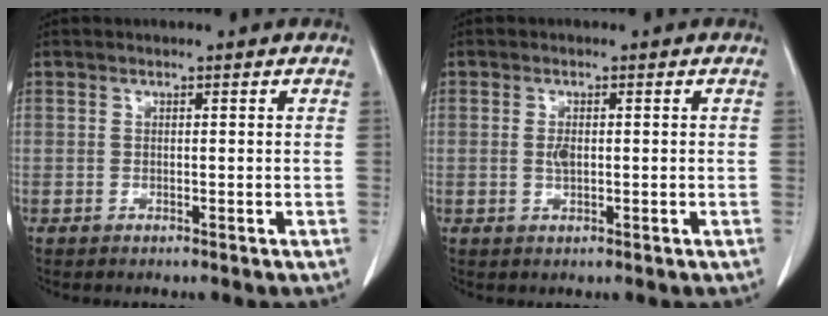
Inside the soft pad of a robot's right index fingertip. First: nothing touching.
{"total": 1.7, "force": [0.0, 0.7, 1.5], "torque": [-0.033, 0.000, 0.002]}